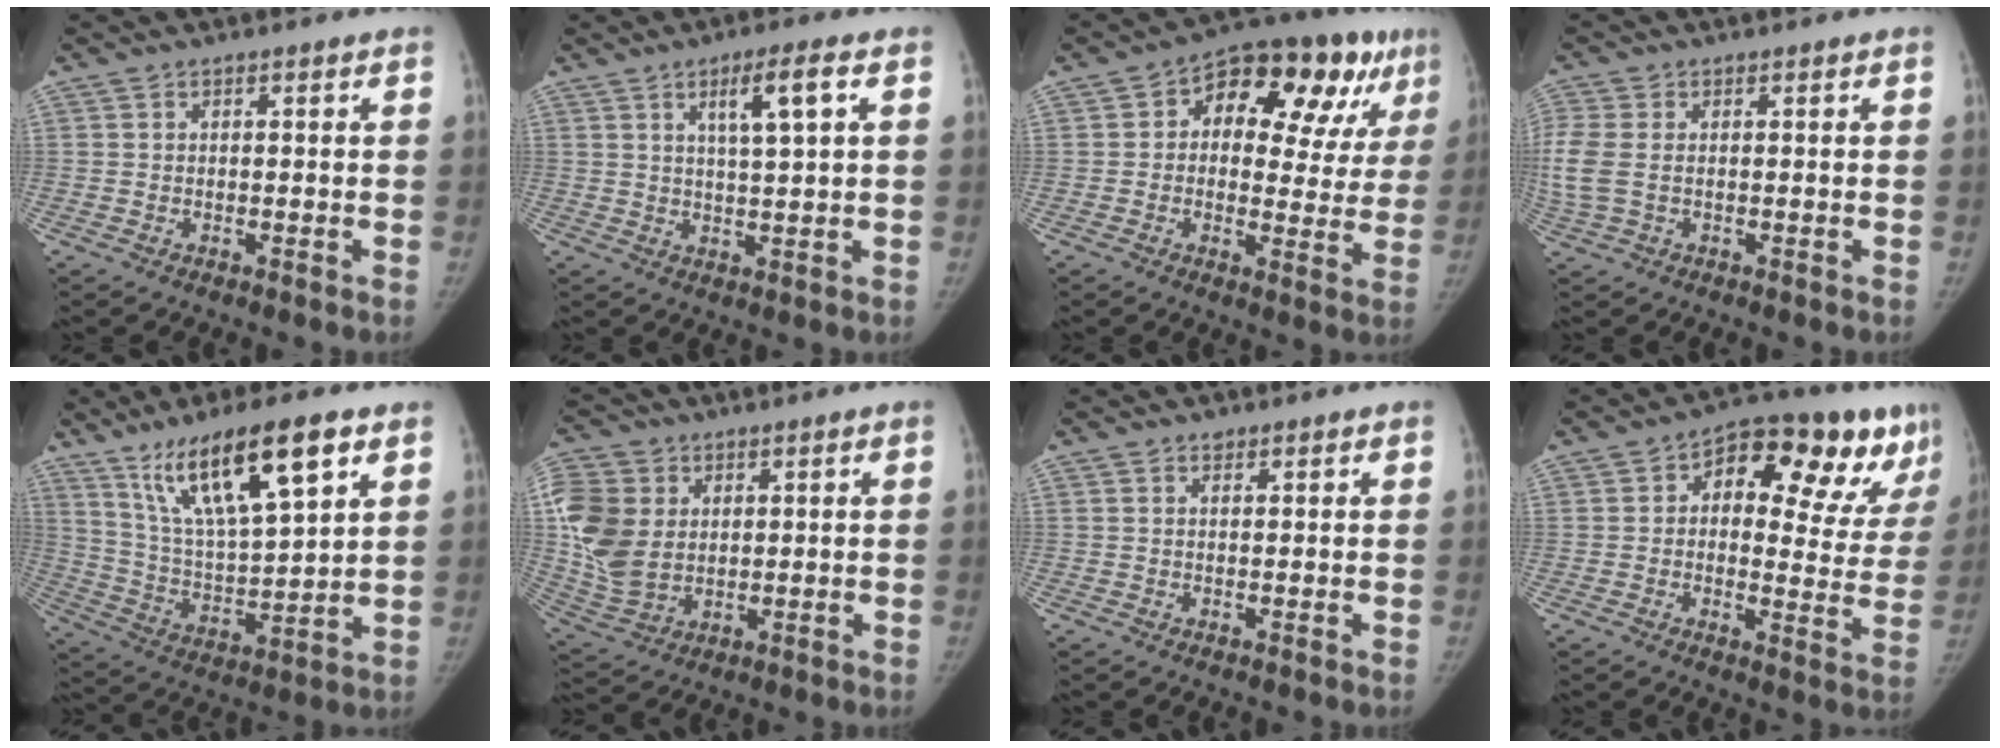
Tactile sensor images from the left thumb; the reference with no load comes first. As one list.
[{"total": 6.3, "force": [2.5, 0.9, 5.7], "torque": [-0.099, -0.008, 0.045]}, {"total": 19.0, "force": [7.5, 10.5, 14.0], "torque": [-0.134, 0.024, 0.096]}, {"total": 6.8, "force": [0.1, 4.4, 5.2], "torque": [-0.157, 0.006, 0.005]}, {"total": 18.5, "force": [10.5, 4.8, 14.5], "torque": [-0.235, -0.037, 0.198]}, {"total": 13.3, "force": [2.9, 10.4, 7.8], "torque": [-0.157, -0.008, 0.063]}, {"total": 1.1, "force": [0.8, 0.7, 0.3], "torque": [0.003, -0.004, 0.009]}, {"total": 19.2, "force": [9.5, 9.7, 13.6], "torque": [-0.126, 0.000, 0.120]}]